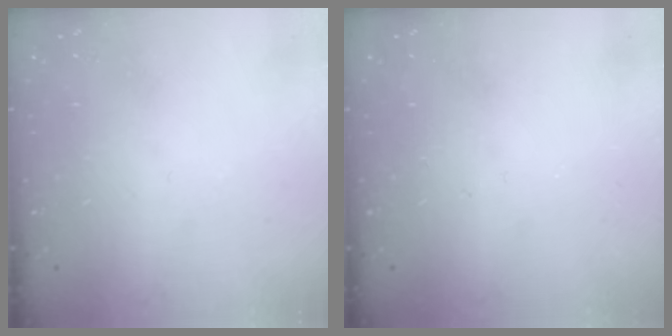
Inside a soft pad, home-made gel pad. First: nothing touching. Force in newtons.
{"total": 0.0}